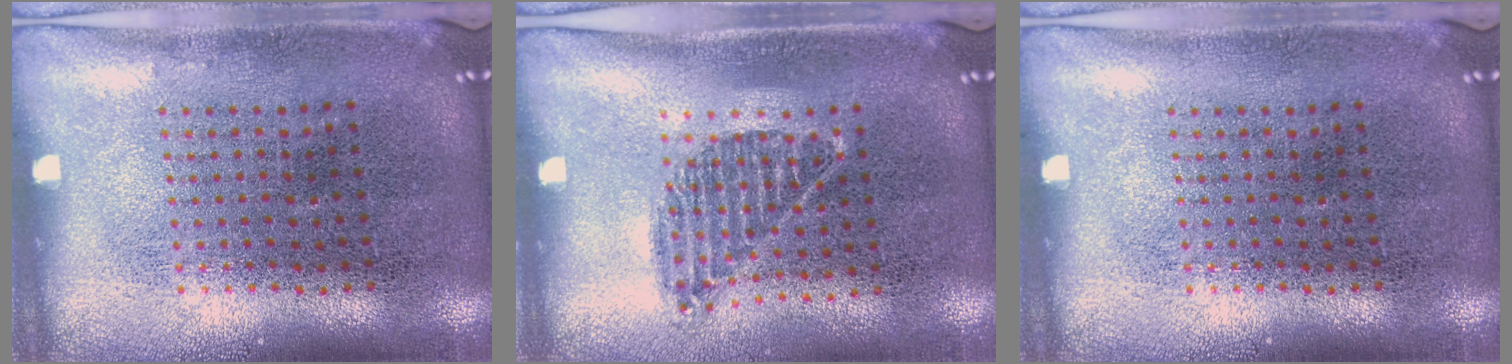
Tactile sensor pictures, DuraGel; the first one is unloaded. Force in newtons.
{"total": 1.0, "press": 0.8, "slide": 0.5}
{"total": 0.0}